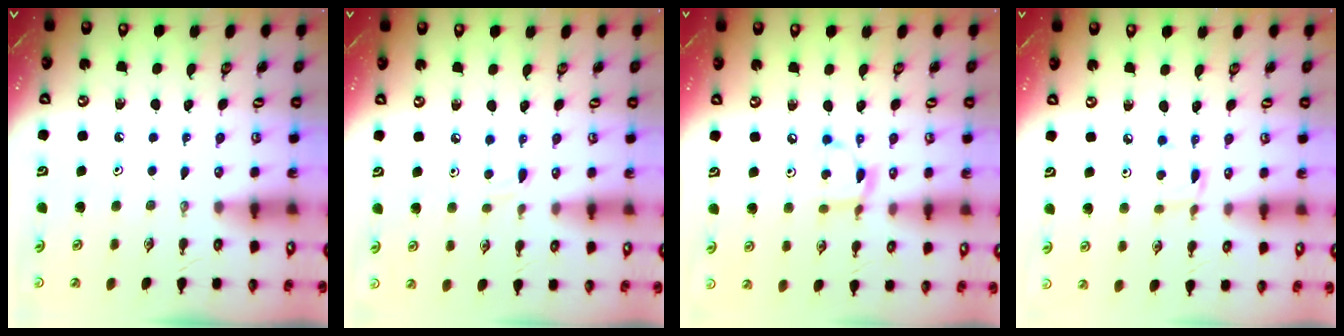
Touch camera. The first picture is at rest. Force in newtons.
{"total": 3.9, "press": 3.8, "slide": 0.5}
{"total": 8.5, "press": 8.5, "slide": 0.4}
{"total": 3.0, "press": 3.0, "slide": 0.1}